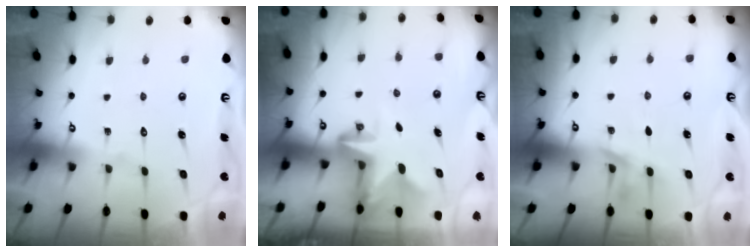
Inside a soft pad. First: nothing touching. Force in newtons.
{"total": 2.3, "press": 2.3, "slide": 0.4}
{"total": 5.9, "press": 5.4, "slide": 2.4}